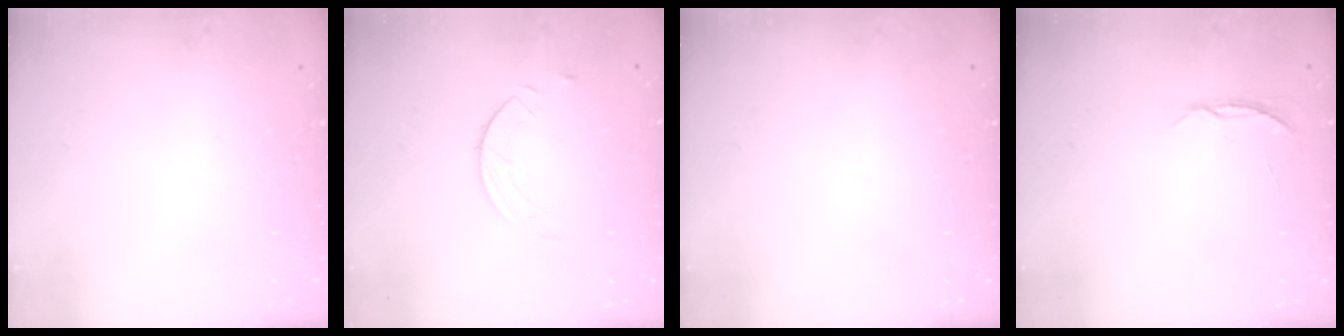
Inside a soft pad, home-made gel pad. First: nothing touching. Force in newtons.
{"total": 3.7, "press": 3.7, "slide": 0.4}
{"total": 0.0}
{"total": 3.6, "press": 3.6, "slide": 0.5}